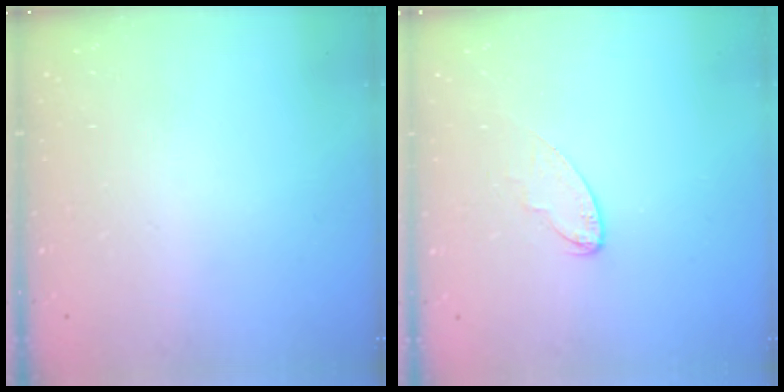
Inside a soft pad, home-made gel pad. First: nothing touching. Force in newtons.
{"total": 5.0, "press": 5.0, "slide": 0.4}